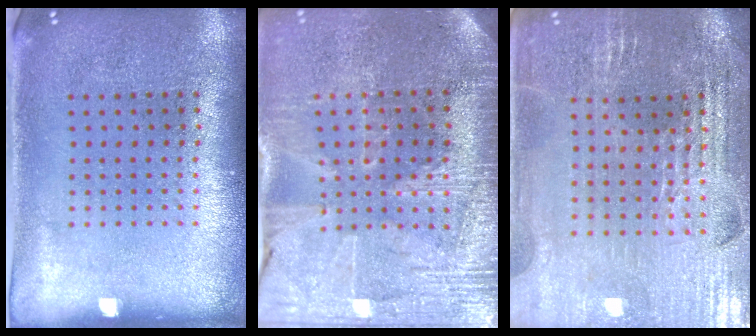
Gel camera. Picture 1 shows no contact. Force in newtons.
{"total": 3.5, "press": 3.3, "slide": 1.2}
{"total": 3.0, "press": 3.0, "slide": 0.4}